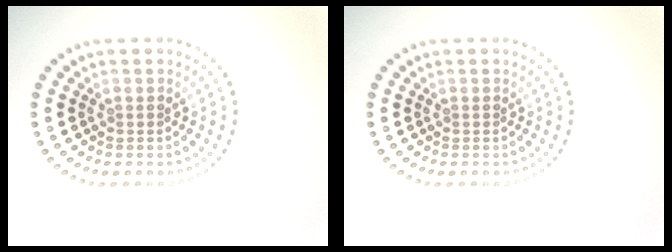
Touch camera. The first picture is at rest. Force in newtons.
{"total": 0.0}